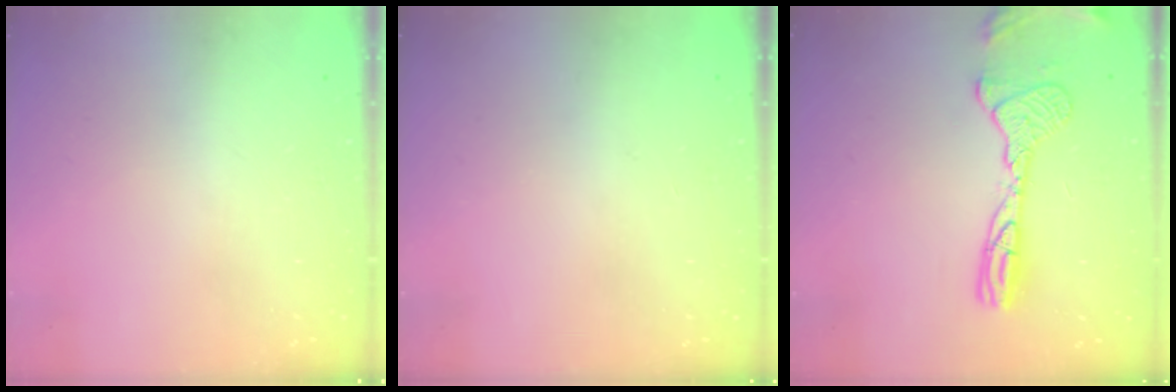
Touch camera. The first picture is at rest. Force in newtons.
{"total": 0.0}
{"total": 13.3, "press": 13.0, "slide": 2.6}